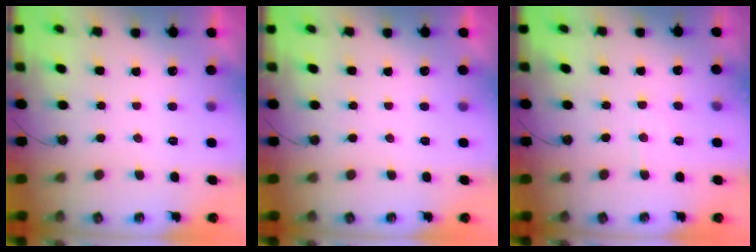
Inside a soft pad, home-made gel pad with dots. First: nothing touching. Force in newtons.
{"total": 0.0}
{"total": 4.8, "press": 4.7, "slide": 0.6}